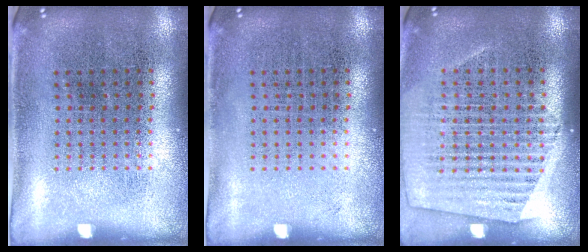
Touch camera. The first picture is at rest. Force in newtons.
{"total": 0.0}
{"total": 1.5, "press": 1.3, "slide": 0.6}